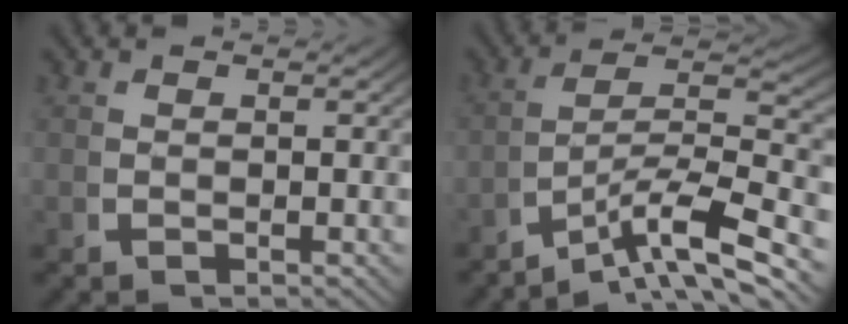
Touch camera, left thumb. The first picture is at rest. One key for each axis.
{"total": 8.9, "fx": -3.3, "fy": 5.0, "fz": 6.6, "tx": -0.113, "ty": -0.026, "tz": -0.044}